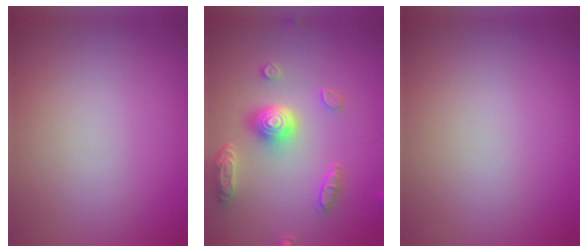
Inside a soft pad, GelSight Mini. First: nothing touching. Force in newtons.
{"total": 5.0, "press": 3.9, "slide": 3.1}
{"total": 0.0}